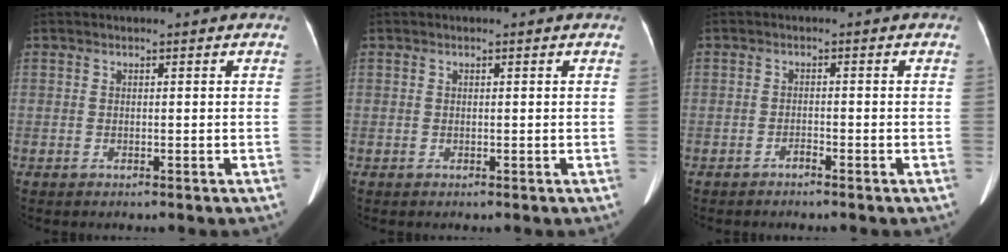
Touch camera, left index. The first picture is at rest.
{"total": 0.0}
{"total": 1.1, "force": [-1.1, 0.1, 0.4], "torque": [-0.009, 0.000, -0.020]}